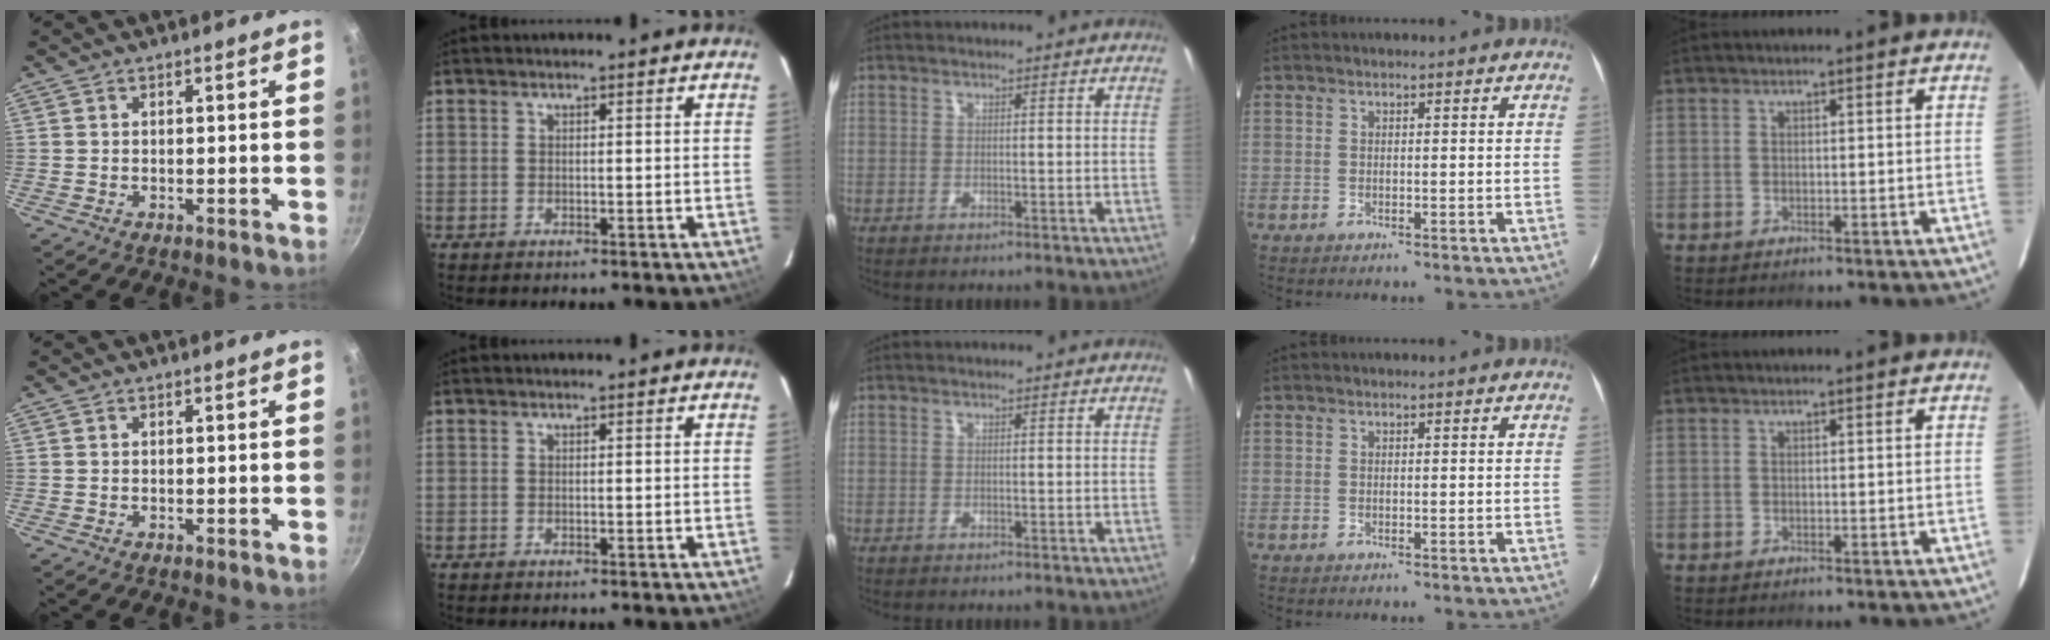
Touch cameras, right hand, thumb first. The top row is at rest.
{}